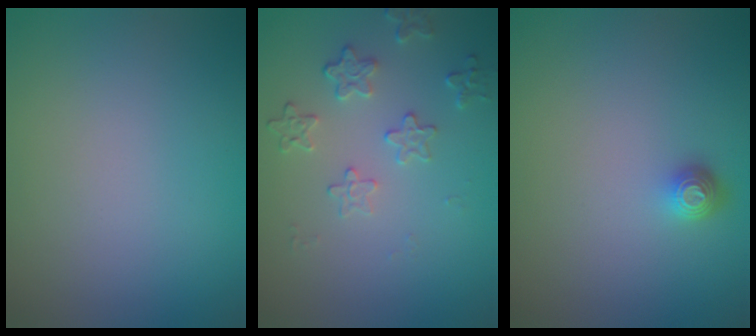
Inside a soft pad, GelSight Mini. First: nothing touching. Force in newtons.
{"total": 2.2, "press": 1.6, "slide": 1.6}
{"total": 1.4, "press": 1.1, "slide": 0.9}